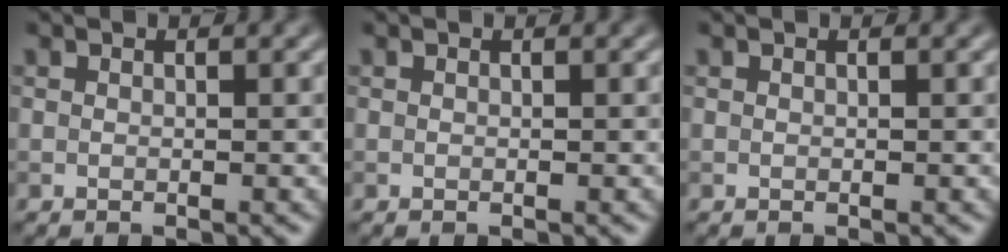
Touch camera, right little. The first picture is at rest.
{"total": 0.0}
{"total": 0.0}